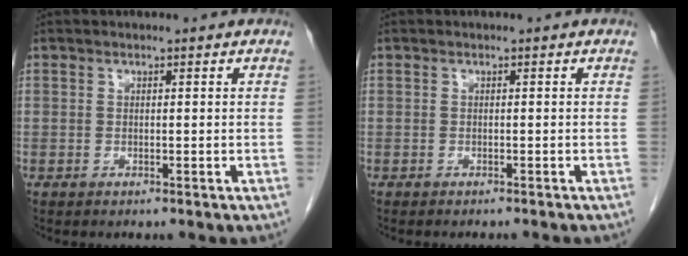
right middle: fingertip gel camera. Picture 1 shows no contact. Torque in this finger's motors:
{"motor_torque": [0.10, -0.09, 0.00, 0.02]}